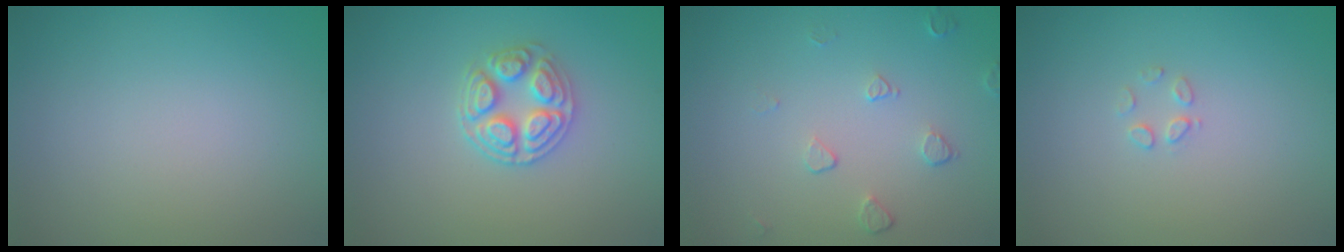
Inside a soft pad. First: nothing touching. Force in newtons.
{"total": 3.5, "press": 3.3, "slide": 1.3}
{"total": 1.5, "press": 0.9, "slide": 1.1}
{"total": 1.0, "press": 1.0, "slide": 0.1}